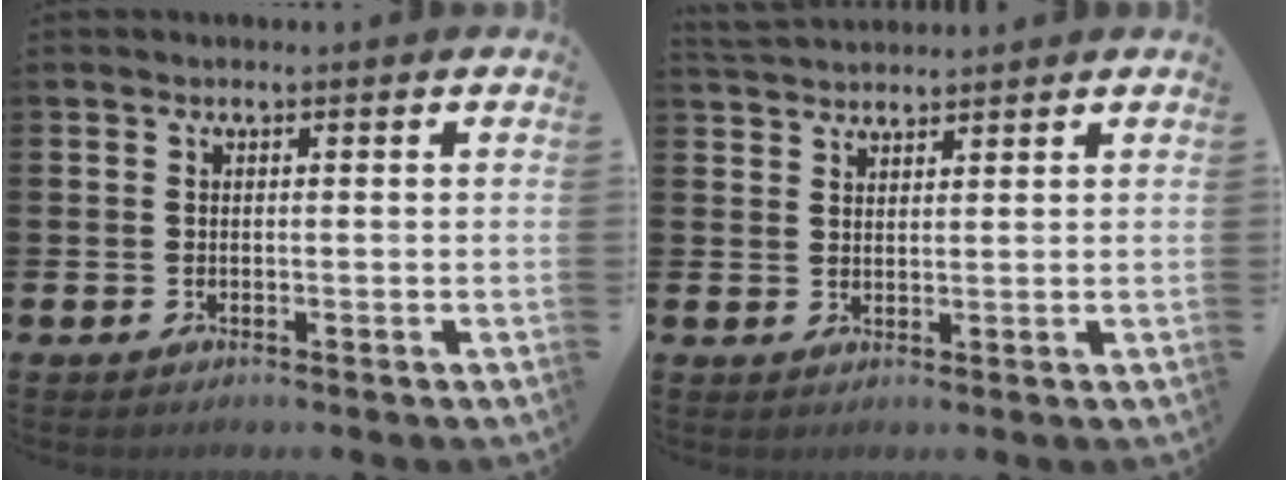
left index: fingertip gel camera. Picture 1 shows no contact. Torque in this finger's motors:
{"motor_torque": [-0.16, -0.22, 0.20, 0.10]}